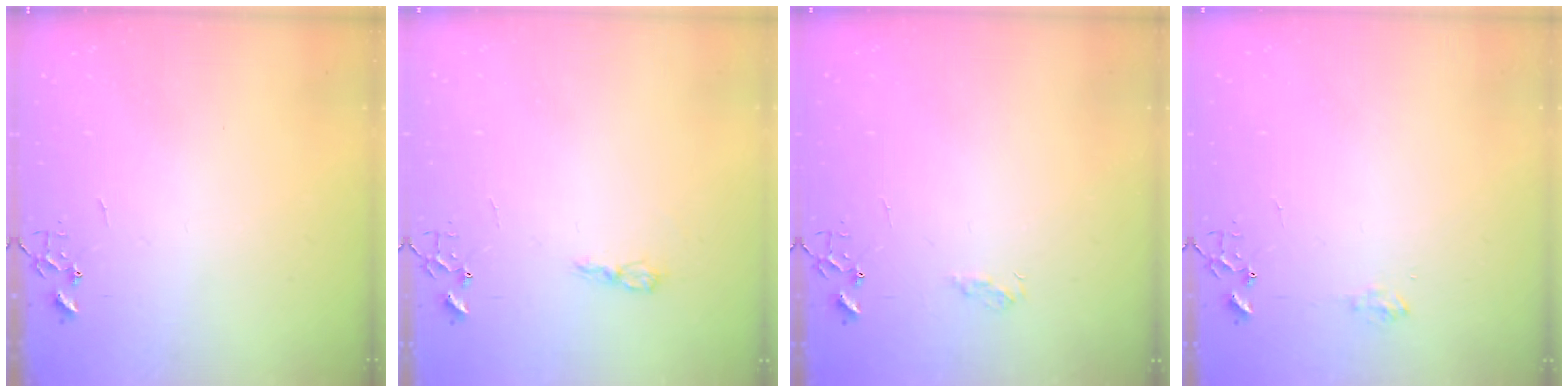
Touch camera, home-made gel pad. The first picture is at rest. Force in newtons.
{"total": 4.6, "press": 4.5, "slide": 0.6}
{"total": 6.3, "press": 6.2, "slide": 0.8}
{"total": 8.1, "press": 8.0, "slide": 0.9}